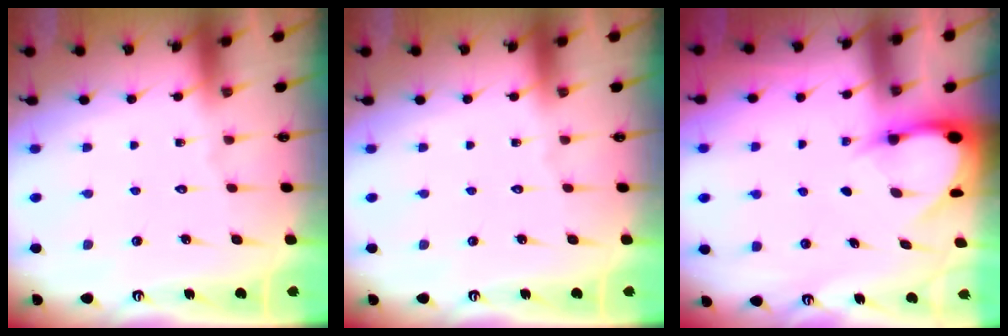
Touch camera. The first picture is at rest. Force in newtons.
{"total": 0.0}
{"total": 3.8, "press": 3.8, "slide": 0.2}